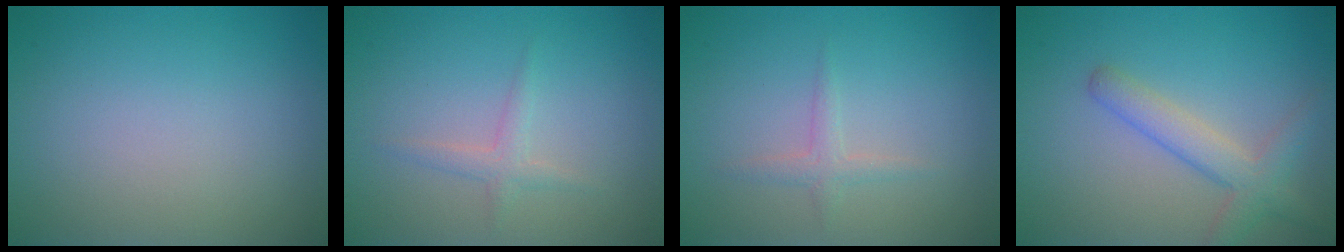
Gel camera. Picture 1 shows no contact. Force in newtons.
{"total": 1.3, "press": 1.3, "slide": 0.0}
{"total": 1.3, "press": 1.3, "slide": 0.1}
{"total": 3.4, "press": 3.4, "slide": 0.2}